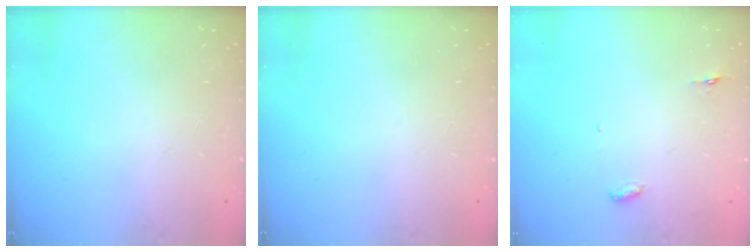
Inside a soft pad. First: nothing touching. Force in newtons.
{"total": 0.0}
{"total": 3.0, "press": 2.8, "slide": 0.9}